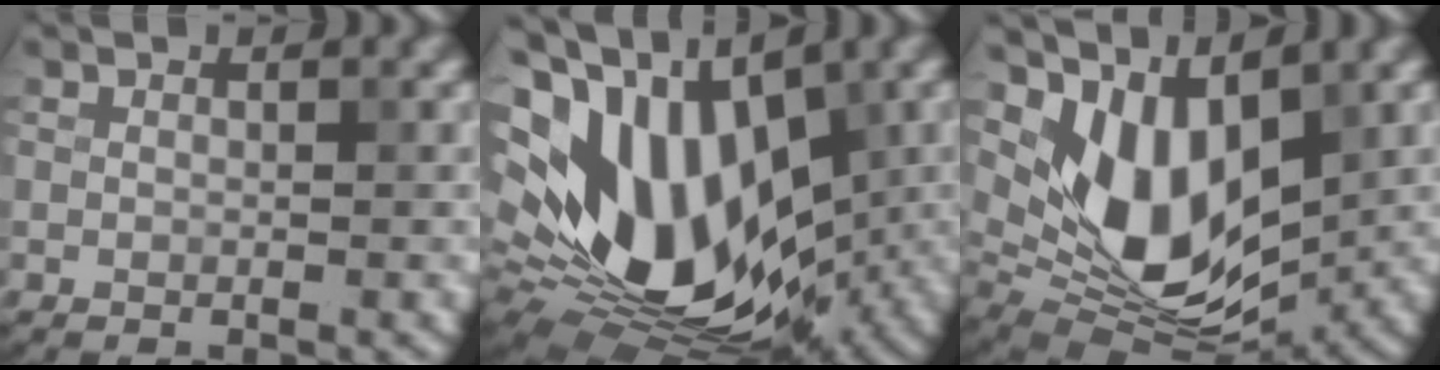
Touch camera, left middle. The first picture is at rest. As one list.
[{"total": 16.4, "force": [1.2, 10.6, 12.4], "torque": [-0.230, 0.004, 0.016]}, {"total": 8.5, "force": [2.8, 4.8, 6.4], "torque": [-0.130, -0.025, 0.059]}]